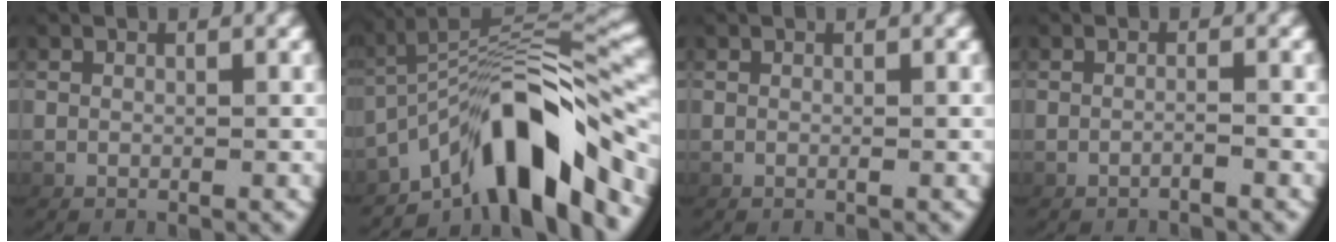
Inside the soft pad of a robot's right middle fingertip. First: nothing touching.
{"total": 10.0, "force": [-3.3, 3.8, 8.7], "torque": [-0.128, 0.012, -0.045]}
{"total": 0.0}
{"total": 1.2, "force": [-1.1, -0.3, 0.4], "torque": [-0.009, 0.002, -0.017]}